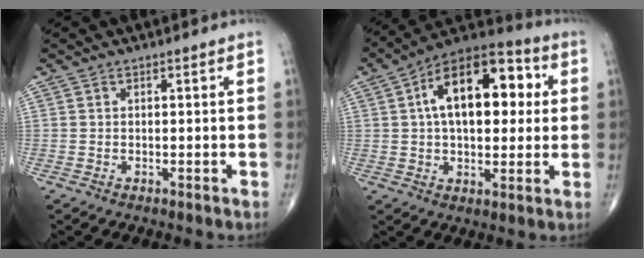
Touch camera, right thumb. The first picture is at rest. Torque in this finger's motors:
{"motor_torque": [1.04, 3.96, 1.76, 0.39, 0.17]}